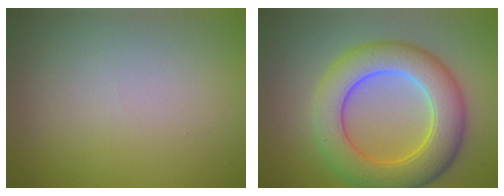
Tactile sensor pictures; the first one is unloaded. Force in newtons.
{"total": 8.2, "press": 8.2, "slide": 0.4}